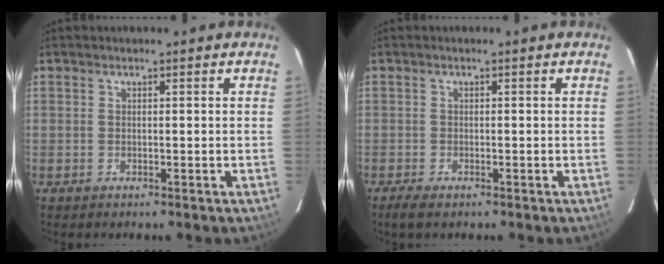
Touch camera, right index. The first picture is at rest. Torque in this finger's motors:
{"motor_torque": [0.06, -0.01, 0.11, 0.02]}